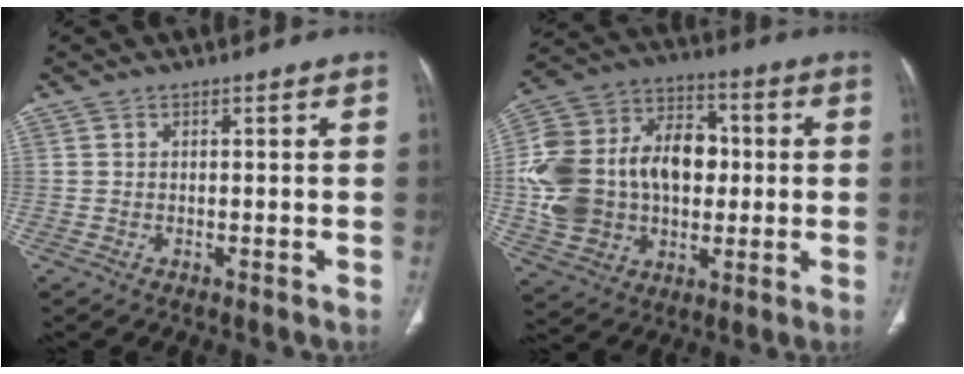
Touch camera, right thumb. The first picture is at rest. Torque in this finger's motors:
{"motor_torque": [0.28, 1.95, 0.67, 0.62, 0.20]}